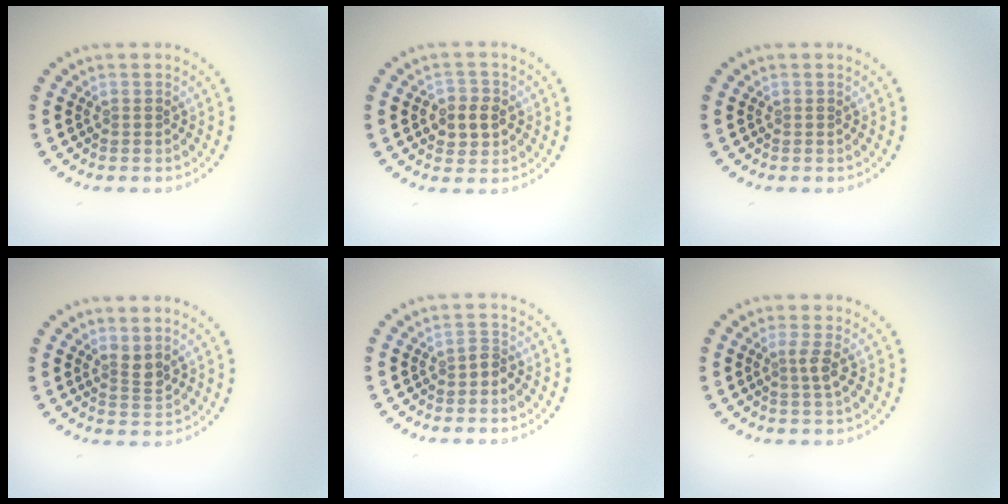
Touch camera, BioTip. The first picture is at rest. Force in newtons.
{"total": 2.8, "press": 2.8, "slide": 0.4}
{"total": 0.0}
{"total": 1.6, "press": 1.1, "slide": 1.1}
{"total": 1.1, "press": 0.8, "slide": 0.7}
{"total": 1.5, "press": 1.0, "slide": 1.1}